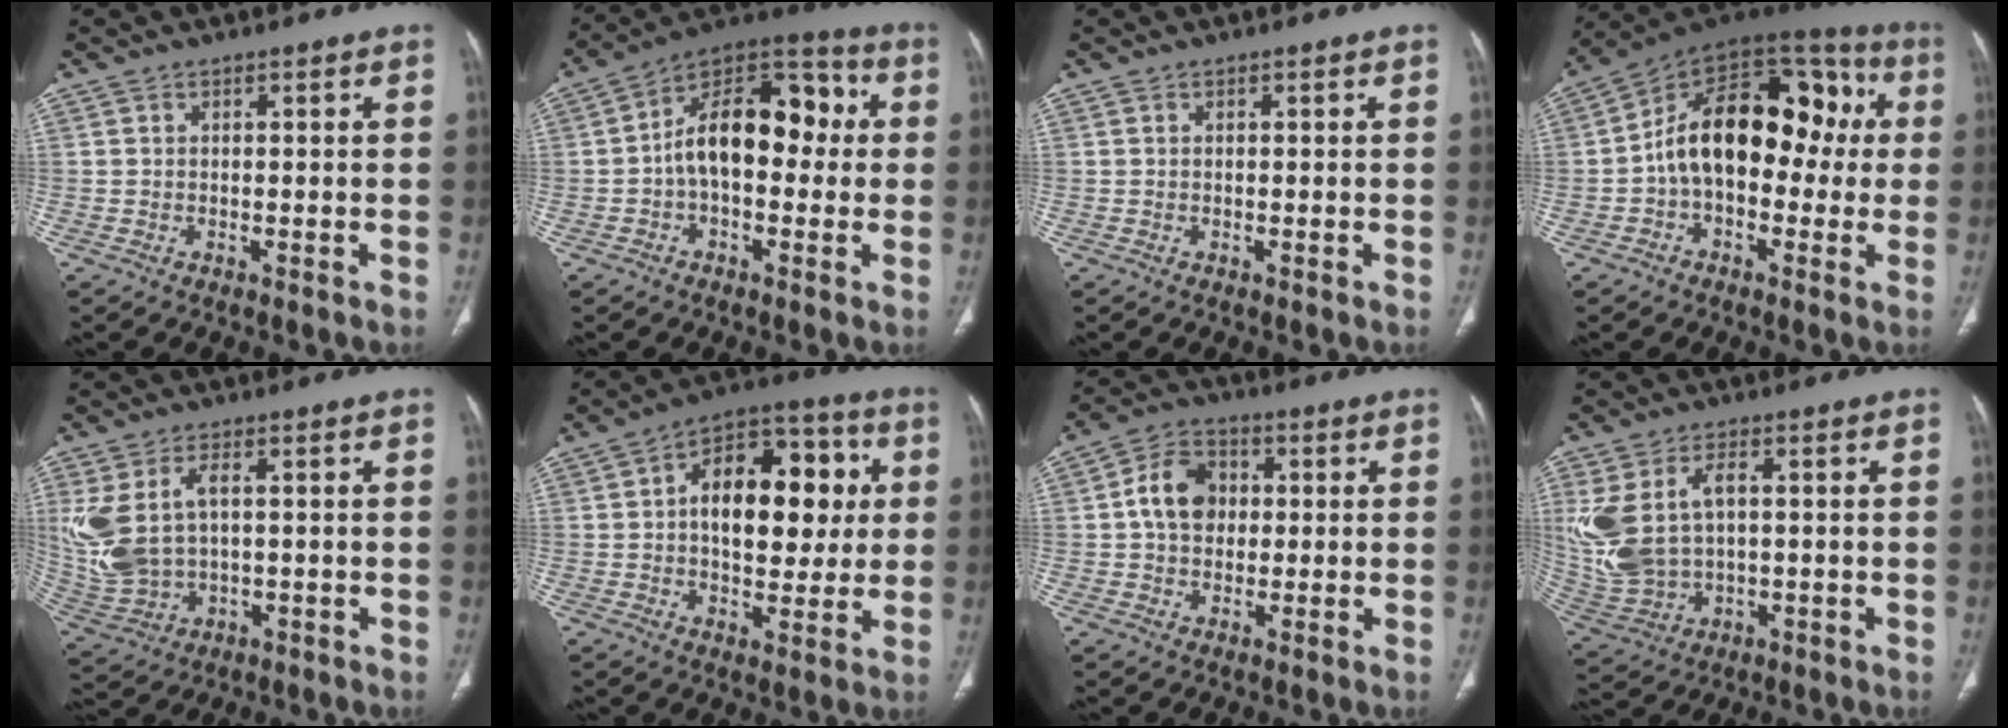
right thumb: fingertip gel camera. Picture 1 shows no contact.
{"total": 16.6, "force": [0.5, 9.9, 13.3], "torque": [-0.179, 0.051, -0.006]}
{"total": 0.0}
{"total": 20.7, "force": [0.6, 12.9, 16.2], "torque": [-0.213, 0.059, -0.005]}
{"total": 12.7, "force": [1.8, 7.7, 10.0], "torque": [-0.234, 0.002, 0.053]}
{"total": 18.2, "force": [2.4, 10.9, 14.4], "torque": [-0.169, 0.023, 0.032]}
{"total": 9.0, "force": [0.9, 7.0, 5.6], "torque": [-0.078, 0.017, 0.008]}
{"total": 15.0, "force": [1.9, 9.4, 11.5], "torque": [-0.268, 0.005, 0.056]}